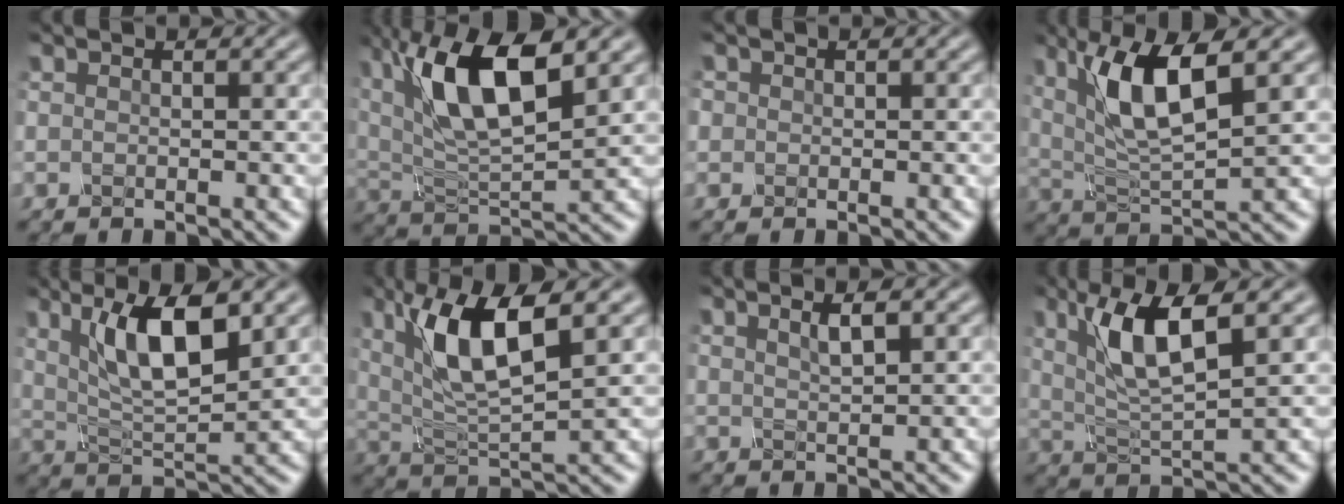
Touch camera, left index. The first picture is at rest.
{"total": 10.7, "force": [4.0, 4.0, 9.1], "torque": [-0.168, 0.002, 0.070]}
{"total": 0.9, "force": [0.2, 0.9, 0.1], "torque": [0.004, 0.000, -0.003]}
{"total": 7.5, "force": [2.7, 2.0, 6.7], "torque": [-0.127, -0.002, 0.052]}
{"total": 8.7, "force": [3.3, 2.7, 7.6], "torque": [-0.125, -0.002, 0.058]}
{"total": 8.3, "force": [2.9, 2.4, 7.3], "torque": [-0.139, -0.006, 0.055]}
{"total": 2.5, "force": [1.4, 0.6, 1.9], "torque": [-0.023, 0.005, 0.023]}
{"total": 6.7, "force": [2.5, 1.6, 6.0], "torque": [-0.114, -0.002, 0.047]}